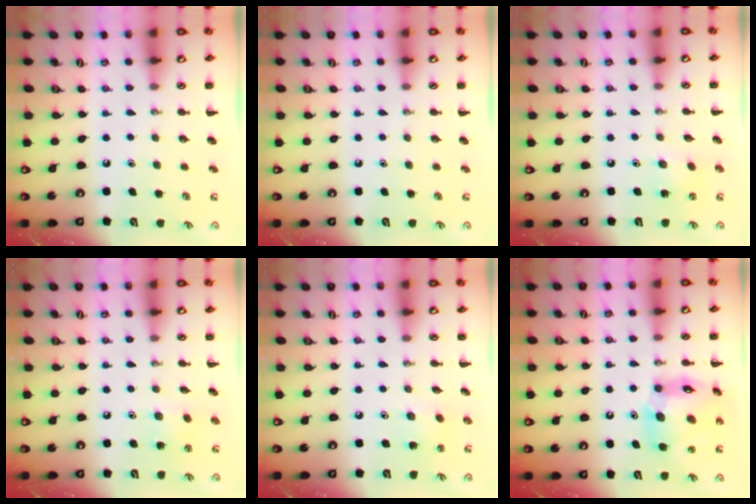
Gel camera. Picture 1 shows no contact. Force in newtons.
{"total": 0.0}
{"total": 3.7, "press": 3.5, "slide": 1.2}
{"total": 5.9, "press": 5.7, "slide": 1.6}
{"total": 2.4, "press": 2.2, "slide": 0.8}
{"total": 12.0, "press": 11.6, "slide": 3.1}